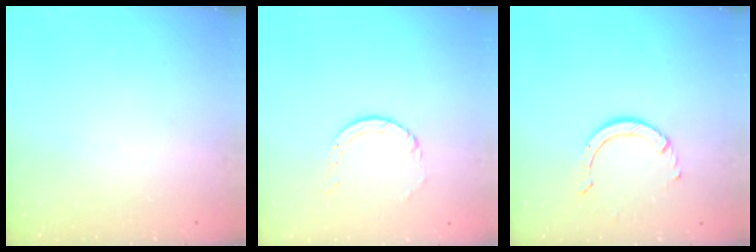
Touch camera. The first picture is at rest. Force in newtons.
{"total": 3.8, "press": 3.7, "slide": 0.3}
{"total": 3.3, "press": 3.2, "slide": 0.4}